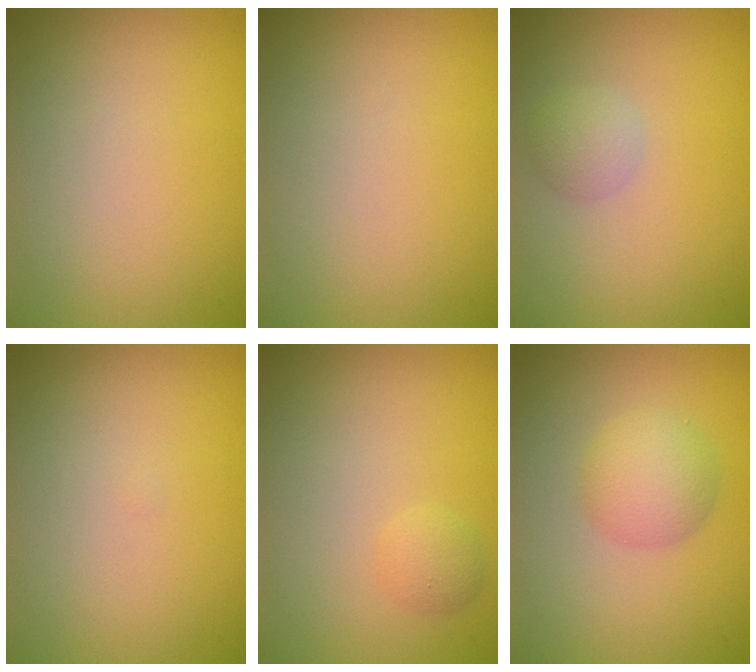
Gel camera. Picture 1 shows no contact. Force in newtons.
{"total": 0.0}
{"total": 1.7, "press": 1.7, "slide": 0.1}
{"total": 0.0}
{"total": 1.2, "press": 1.2, "slide": 0.0}
{"total": 3.2, "press": 3.2, "slide": 0.1}